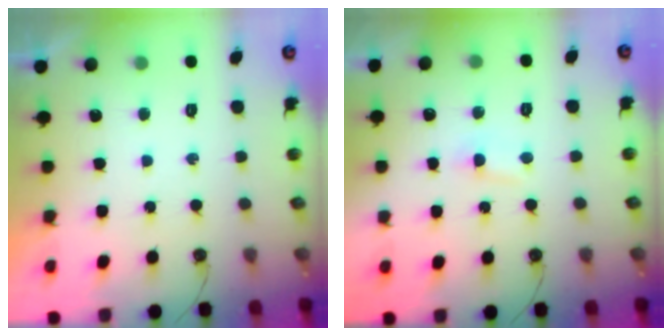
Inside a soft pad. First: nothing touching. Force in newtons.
{"total": 2.8, "press": 2.7, "slide": 0.7}